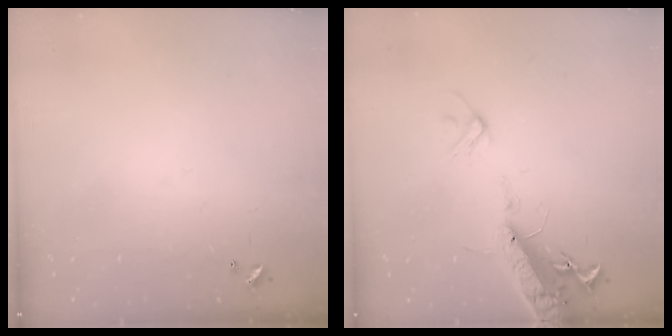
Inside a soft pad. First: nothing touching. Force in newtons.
{"total": 15.6, "press": 15.2, "slide": 3.5}